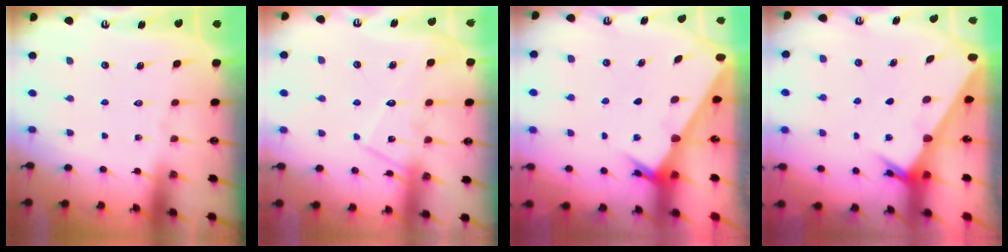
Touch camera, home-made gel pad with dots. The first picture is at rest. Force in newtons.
{"total": 11.7, "press": 11.7, "slide": 0.8}
{"total": 2.8, "press": 2.8, "slide": 0.2}
{"total": 2.8, "press": 2.8, "slide": 0.2}